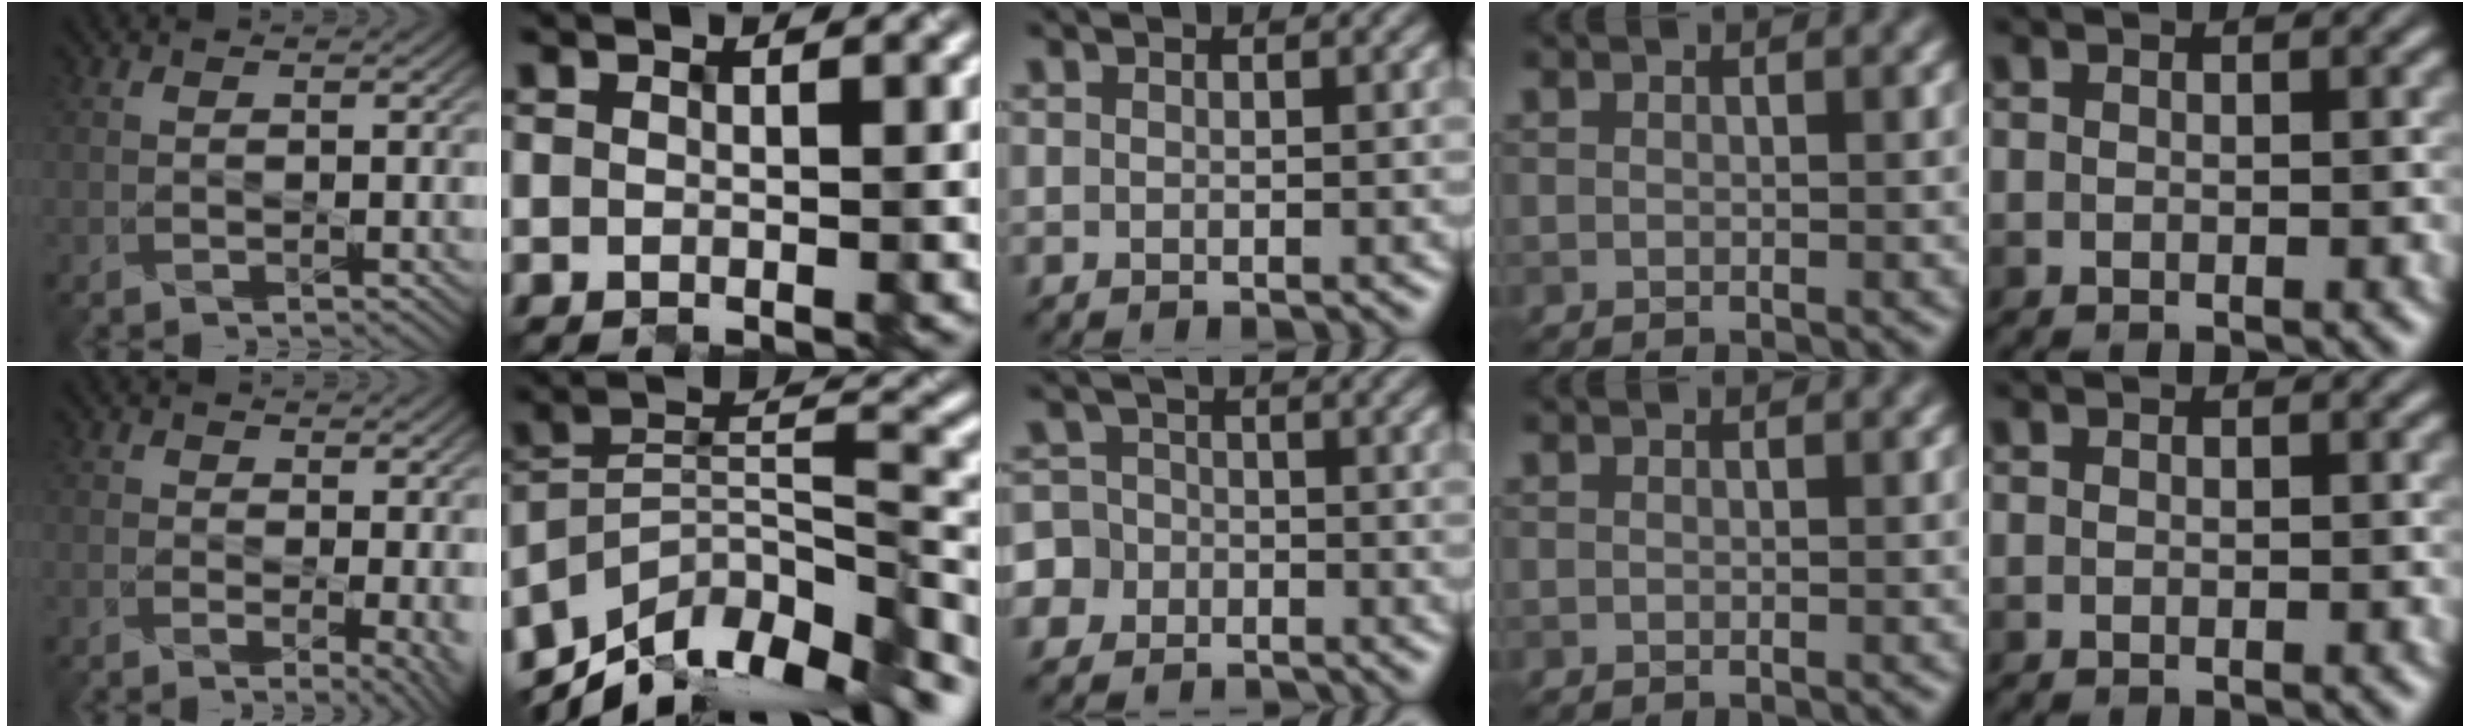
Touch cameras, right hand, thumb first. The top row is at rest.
{"thumb": {"total": 5.0, "force": [-1.0, 2.2, 4.4], "torque": [-0.051, -0.009, -0.004]}, "index": {"total": 12.7, "force": [-10.0, 5.2, 6.0], "torque": [-0.121, 0.015, -0.164]}, "middle": {"total": 5.8, "force": [-3.1, 4.9, 0.7], "torque": [-0.016, 0.011, -0.088]}}